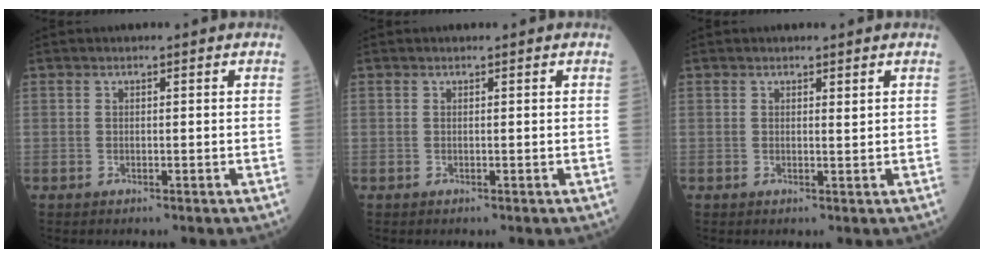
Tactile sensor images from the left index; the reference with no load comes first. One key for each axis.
{"total": 0.0}
{"total": 0.6, "fx": 0.4, "fy": 0.1, "fz": 0.4, "tx": -0.007, "ty": -0.003, "tz": 0.005}